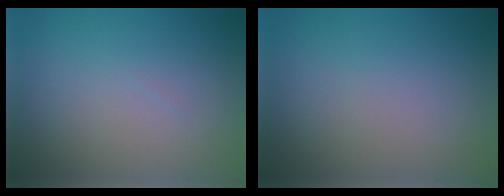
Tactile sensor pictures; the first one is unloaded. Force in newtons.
{"total": 0.0}